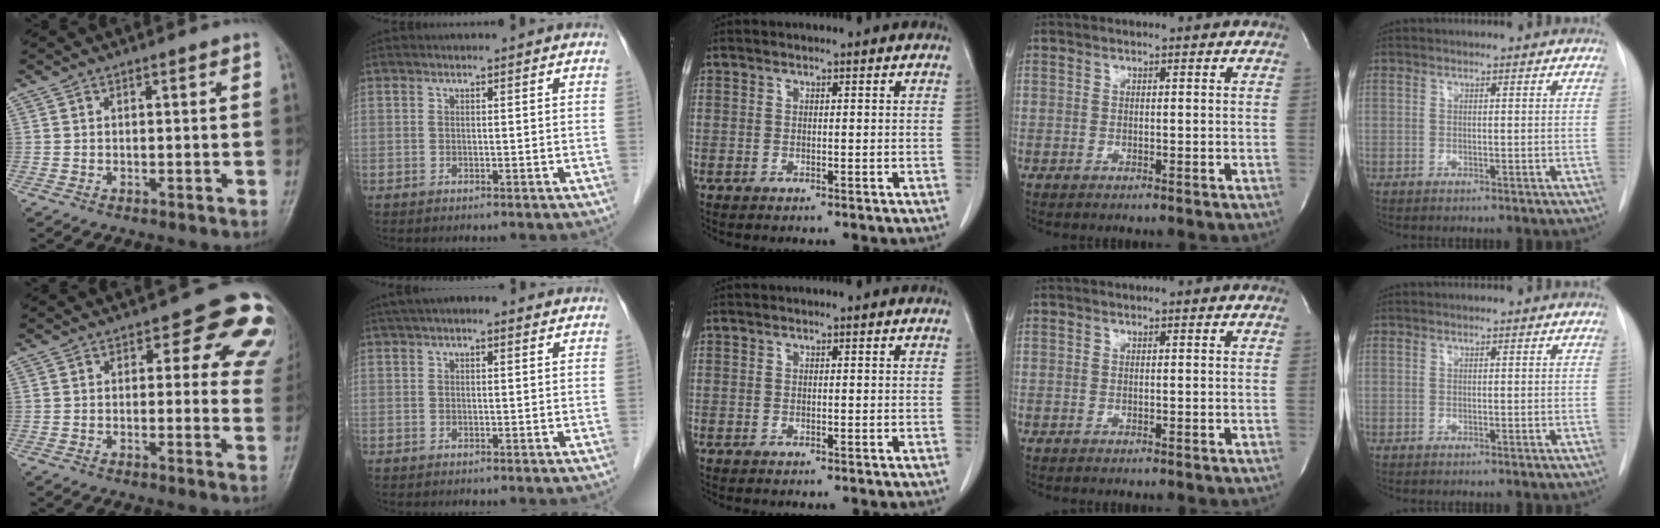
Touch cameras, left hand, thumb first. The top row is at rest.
{"thumb": {"total": 11.8, "force": [5.7, 6.5, 8.0], "torque": [-0.033, -0.020, 0.042]}, "index": {"total": 4.7, "force": [3.2, 1.4, 3.2], "torque": [-0.055, 0.034, 0.048]}}